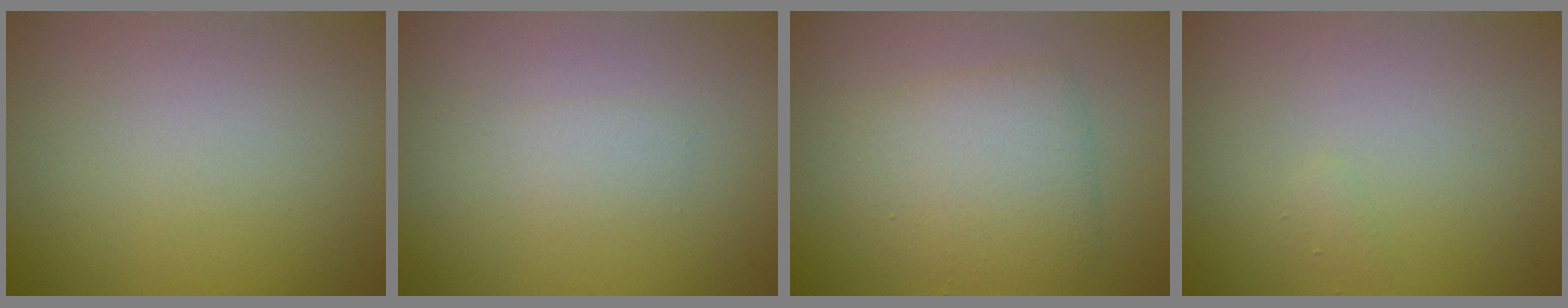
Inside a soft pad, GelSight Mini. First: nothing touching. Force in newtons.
{"total": 1.0, "press": 1.0, "slide": 0.0}
{"total": 4.2, "press": 4.2, "slide": 0.1}
{"total": 0.5, "press": 0.5, "slide": 0.1}